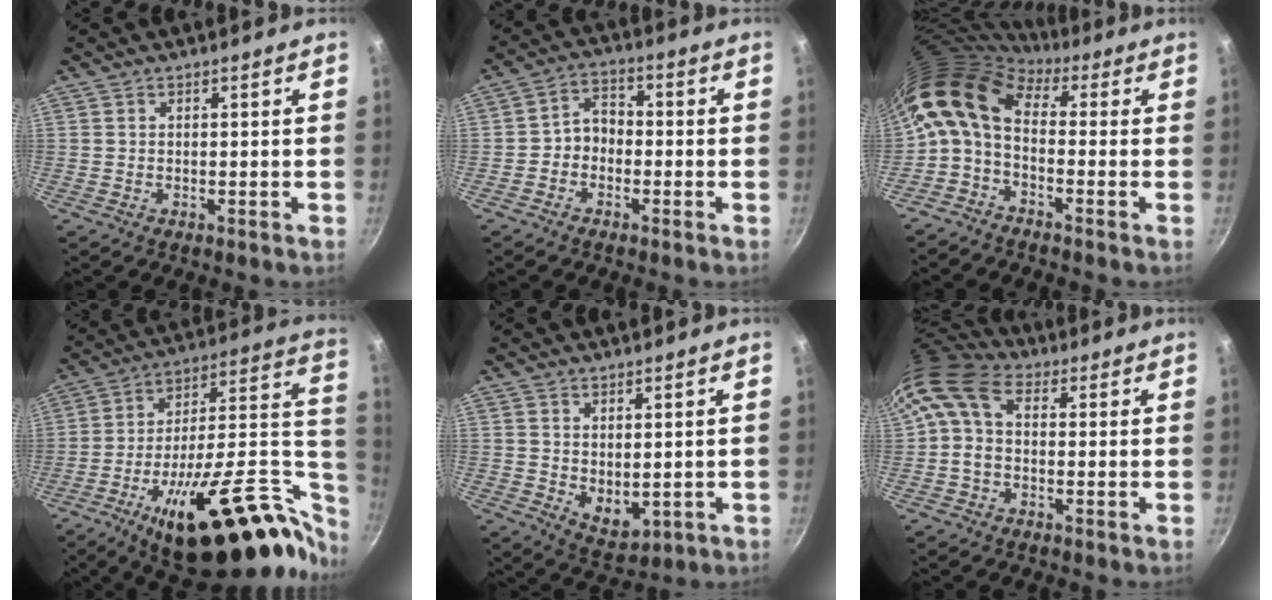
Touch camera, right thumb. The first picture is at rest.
{"total": 4.8, "force": [-1.5, 3.8, 2.6], "torque": [-0.022, 0.029, -0.037]}
{"total": 11.3, "force": [0.5, 6.8, 9.1], "torque": [-0.175, 0.026, -0.010]}
{"total": 36.4, "force": [-10.2, 15.3, 31.4], "torque": [-0.422, 0.048, -0.147]}
{"total": 5.5, "force": [1.1, 3.4, 4.2], "torque": [-0.050, -0.022, 0.031]}
{"total": 7.9, "force": [1.4, 5.4, 5.5], "torque": [-0.102, 0.018, 0.009]}